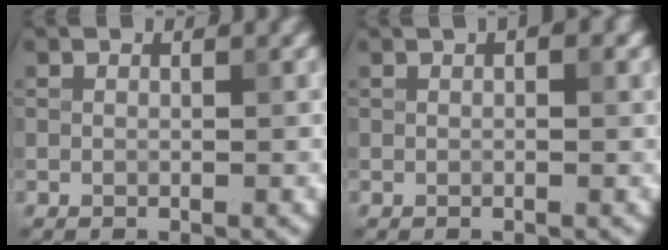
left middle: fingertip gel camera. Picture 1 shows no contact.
{"total": 1.7, "force": [0.7, 0.5, 1.4], "torque": [-0.014, 0.004, 0.010]}